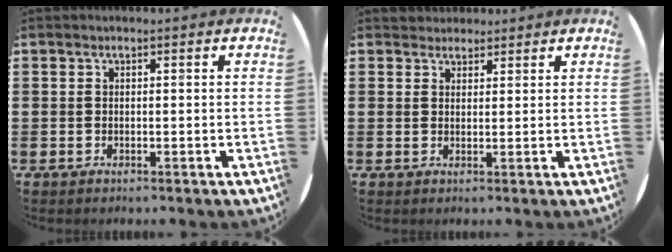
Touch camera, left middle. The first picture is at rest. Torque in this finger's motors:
{"motor_torque": [0.18, -0.18, -0.01, 0.01]}